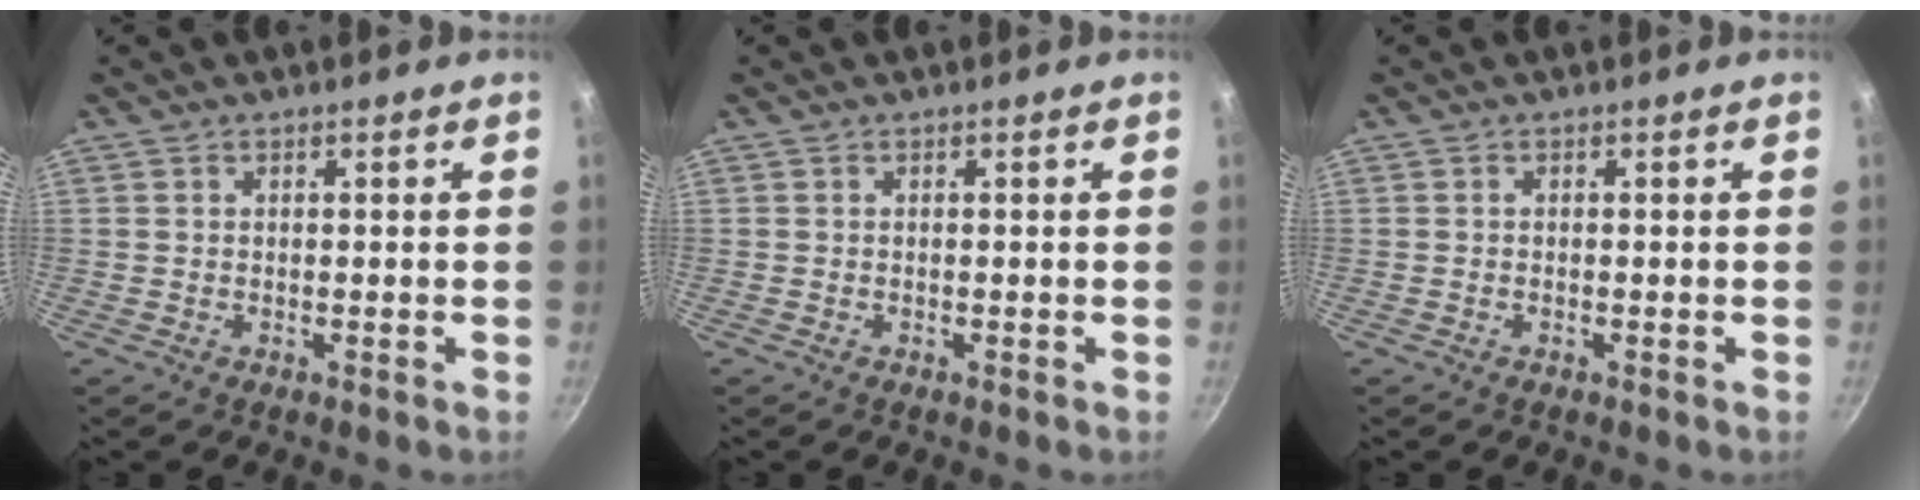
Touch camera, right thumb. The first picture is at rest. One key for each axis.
{"total": 0.0}
{"total": 0.0}